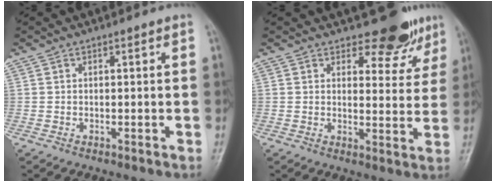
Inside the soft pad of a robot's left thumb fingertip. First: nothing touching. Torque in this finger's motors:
{"motor_torque": [0.05, 0.06, -0.23, -0.27, 0.00]}